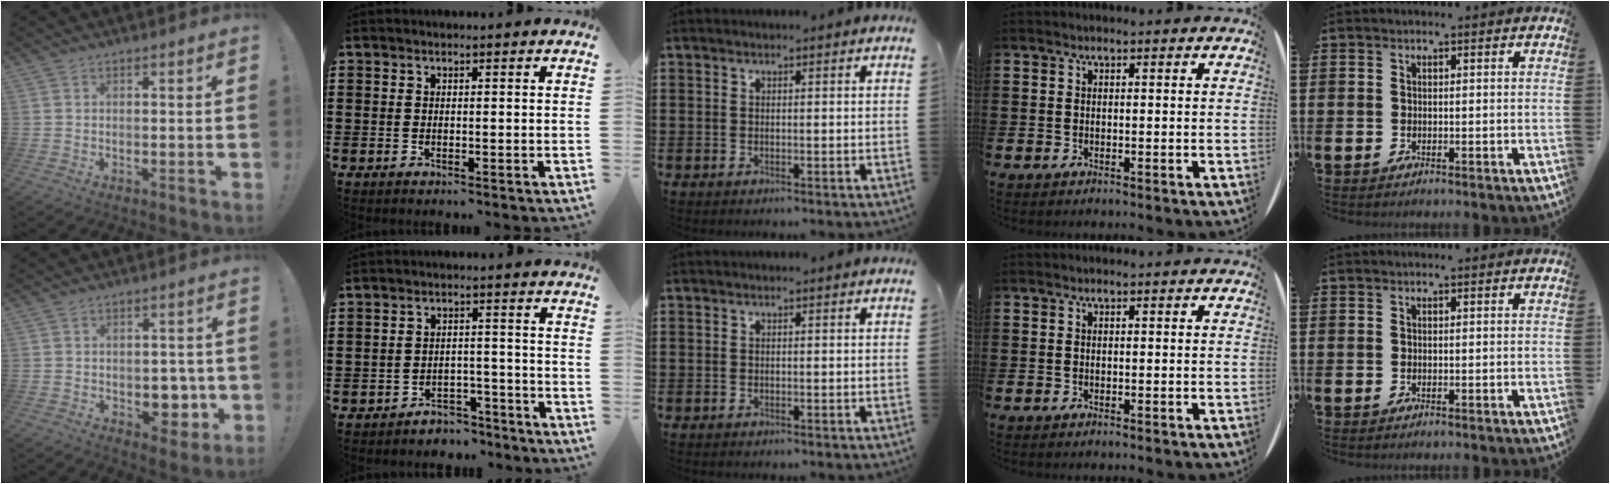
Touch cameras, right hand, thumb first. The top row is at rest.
{"thumb": {"total": 7.6, "force": [-1.6, 5.9, 4.6], "torque": [-0.032, 0.009, -0.019]}, "index": {"total": 3.4, "force": [-3.2, 1.0, 0.2], "torque": [-0.009, 0.005, -0.067]}}